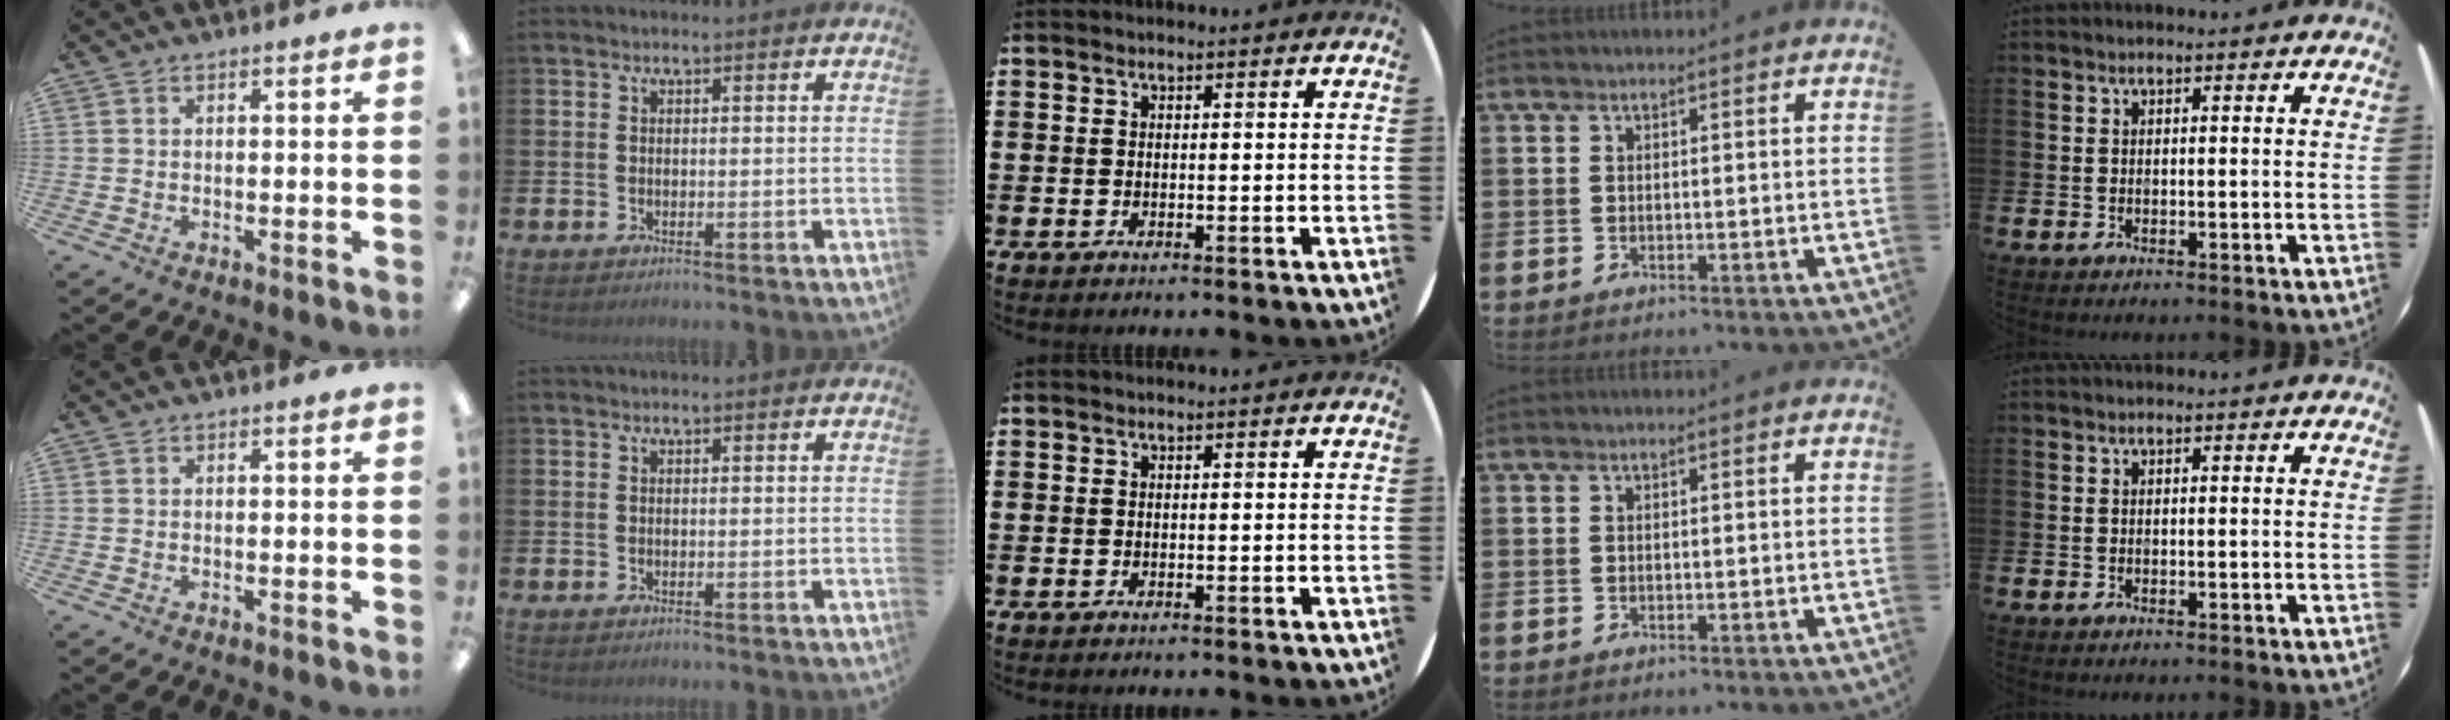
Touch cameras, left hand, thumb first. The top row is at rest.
{}